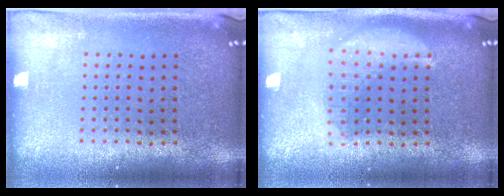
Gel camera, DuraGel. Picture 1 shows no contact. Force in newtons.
{"total": 1.9, "press": 1.9, "slide": 0.2}